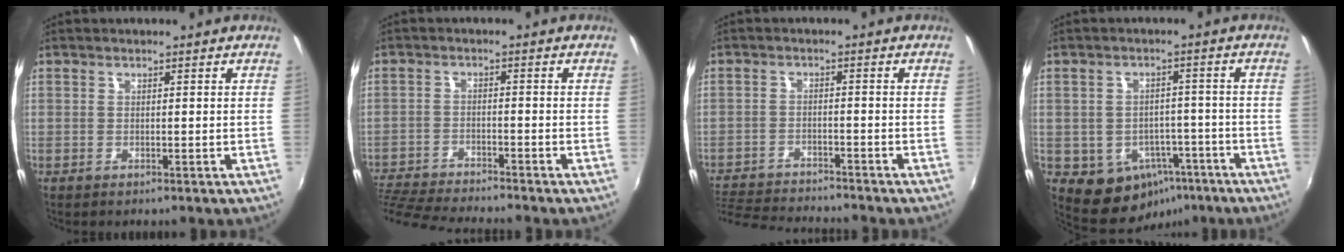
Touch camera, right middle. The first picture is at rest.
{"total": 11.0, "force": [-10.3, 0.4, 3.9], "torque": [-0.106, -0.023, -0.184]}
{"total": 11.5, "force": [-10.8, 1.4, 3.8], "torque": [-0.099, -0.014, -0.179]}
{"total": 9.8, "force": [-5.0, 7.7, 3.5], "torque": [-0.072, 0.021, -0.040]}